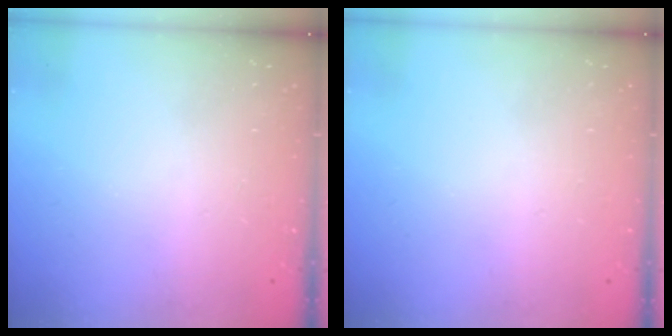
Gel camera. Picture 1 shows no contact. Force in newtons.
{"total": 0.0}